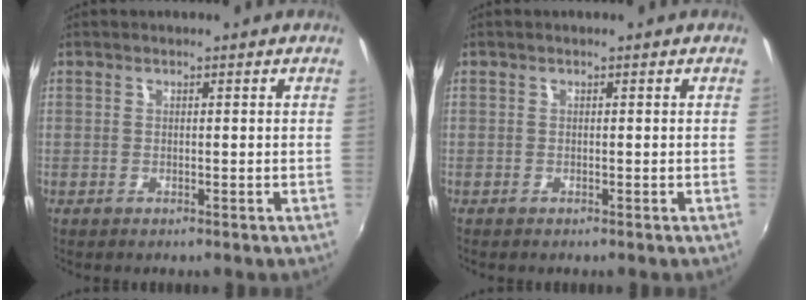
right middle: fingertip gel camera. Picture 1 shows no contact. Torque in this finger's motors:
{"motor_torque": [0.09, -0.08, 0.01, 0.01]}